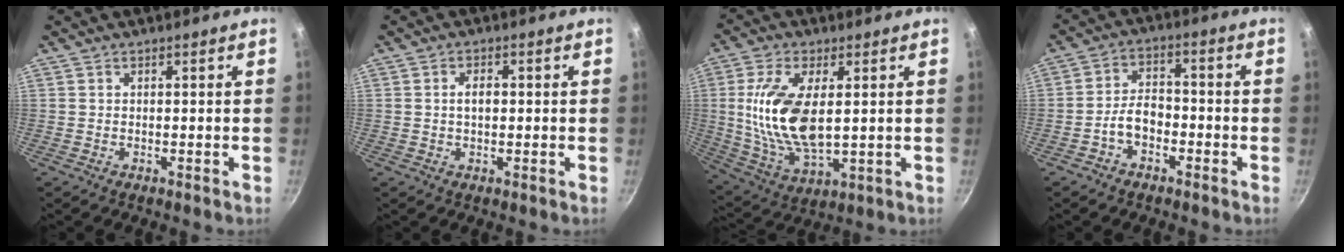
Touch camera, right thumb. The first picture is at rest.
{"total": 2.8, "force": [0.1, 1.7, 2.2], "torque": [-0.032, 0.009, 0.001]}
{"total": 16.1, "force": [2.2, 7.8, 13.9], "torque": [-0.267, -0.013, 0.047]}
{"total": 5.9, "force": [-2.7, 3.7, 3.8], "torque": [-0.051, 0.038, -0.052]}